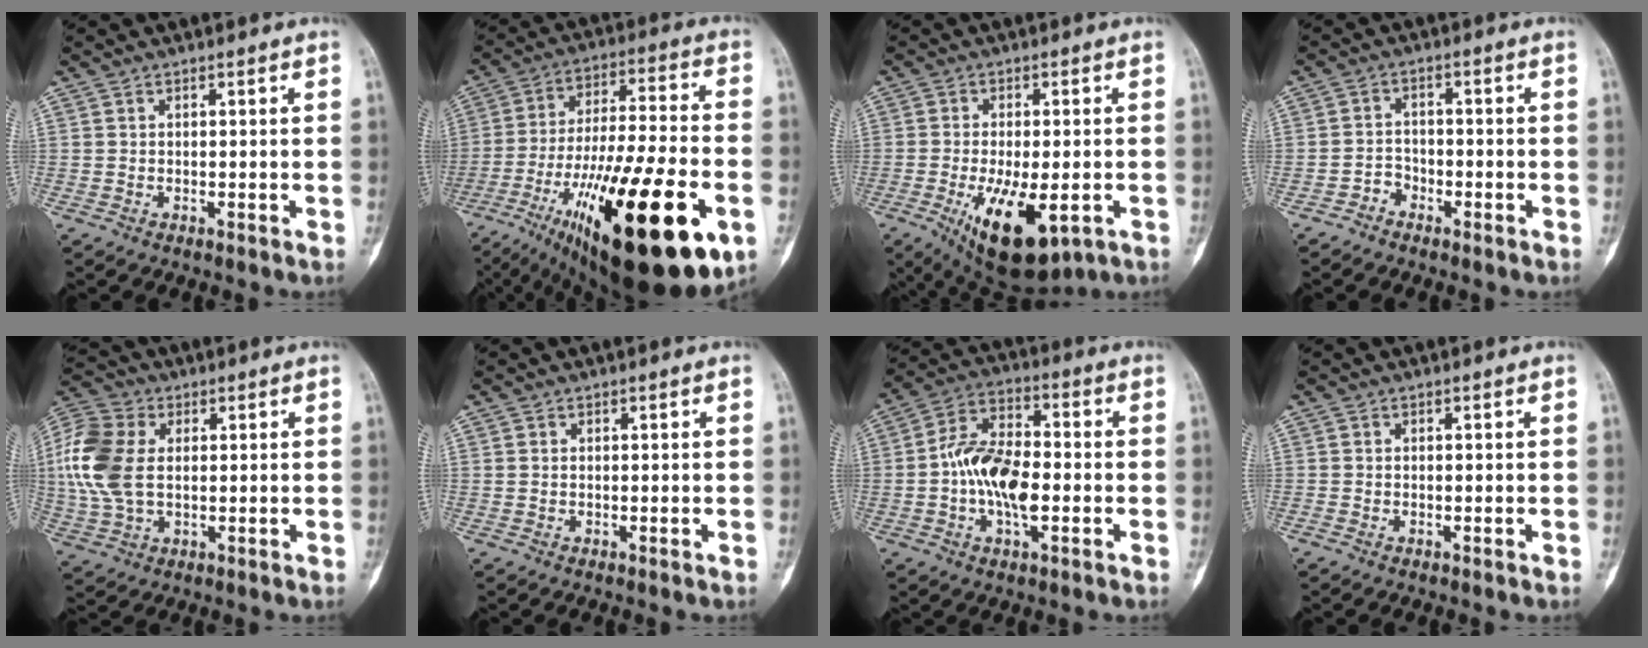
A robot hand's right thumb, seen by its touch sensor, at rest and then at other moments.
{"total": 33.4, "force": [-12.4, 10.2, 29.3], "torque": [-0.449, 0.026, -0.184]}
{"total": 13.9, "force": [-5.0, 6.0, 11.5], "torque": [-0.184, -0.010, -0.061]}
{"total": 2.8, "force": [-2.0, 1.9, 0.2], "torque": [0.008, 0.017, -0.043]}
{"total": 14.6, "force": [1.7, 9.5, 10.9], "torque": [-0.249, 0.011, 0.032]}
{"total": 0.0}
{"total": 12.8, "force": [-1.7, 6.6, 10.8], "torque": [-0.190, 0.025, -0.039]}
{"total": 0.0}